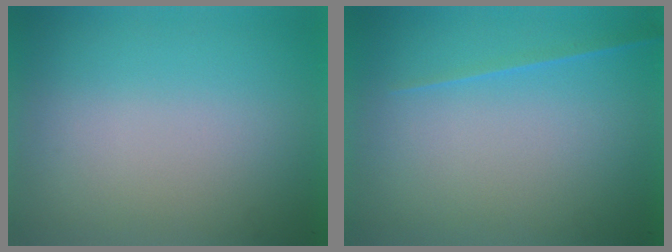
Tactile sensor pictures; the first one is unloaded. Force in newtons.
{"total": 1.1}